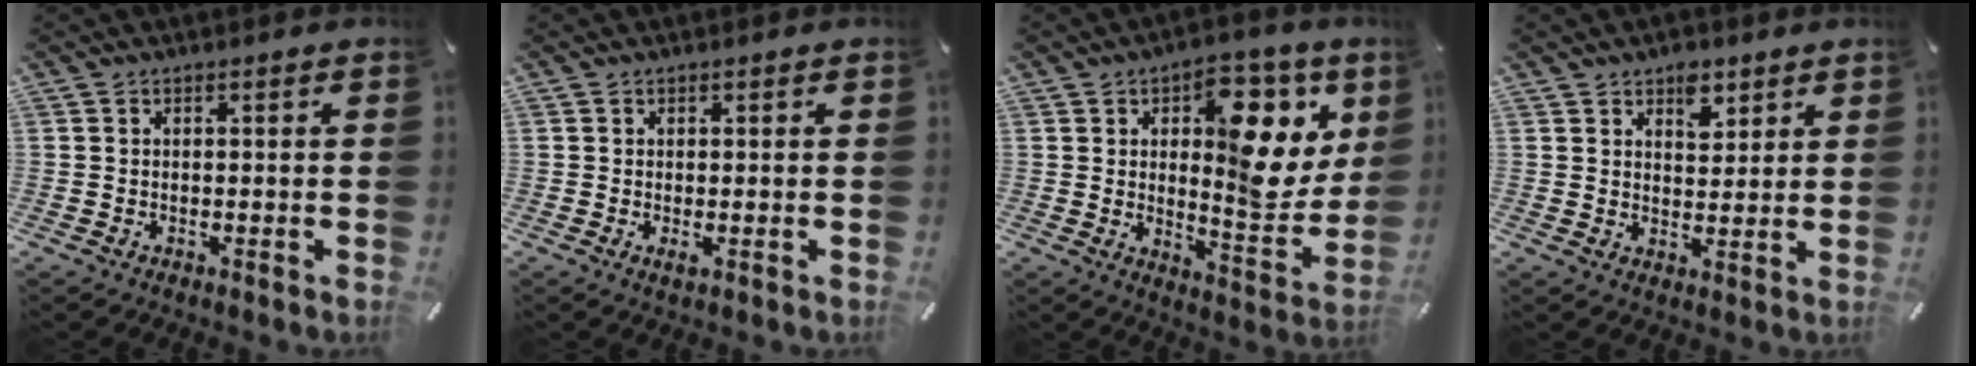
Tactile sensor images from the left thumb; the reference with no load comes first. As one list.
[{"total": 1.2, "force": [0.0, 0.2, 1.2], "torque": [-0.016, -0.009, -0.001]}, {"total": 17.6, "force": [6.5, 8.7, 13.8], "torque": [-0.154, -0.041, 0.103]}, {"total": 5.6, "force": [3.7, 3.4, 2.5], "torque": [-0.012, -0.020, 0.059]}]